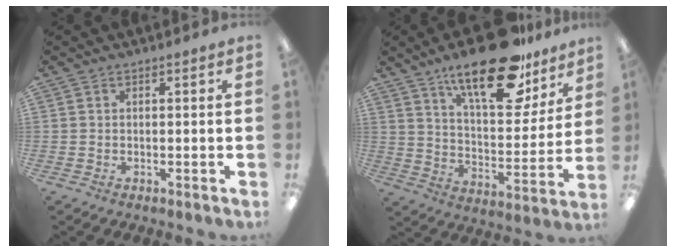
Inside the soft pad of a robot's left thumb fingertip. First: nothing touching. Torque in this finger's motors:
{"motor_torque": [0.91, 0.24, 1.40, -1.37, 0.22]}